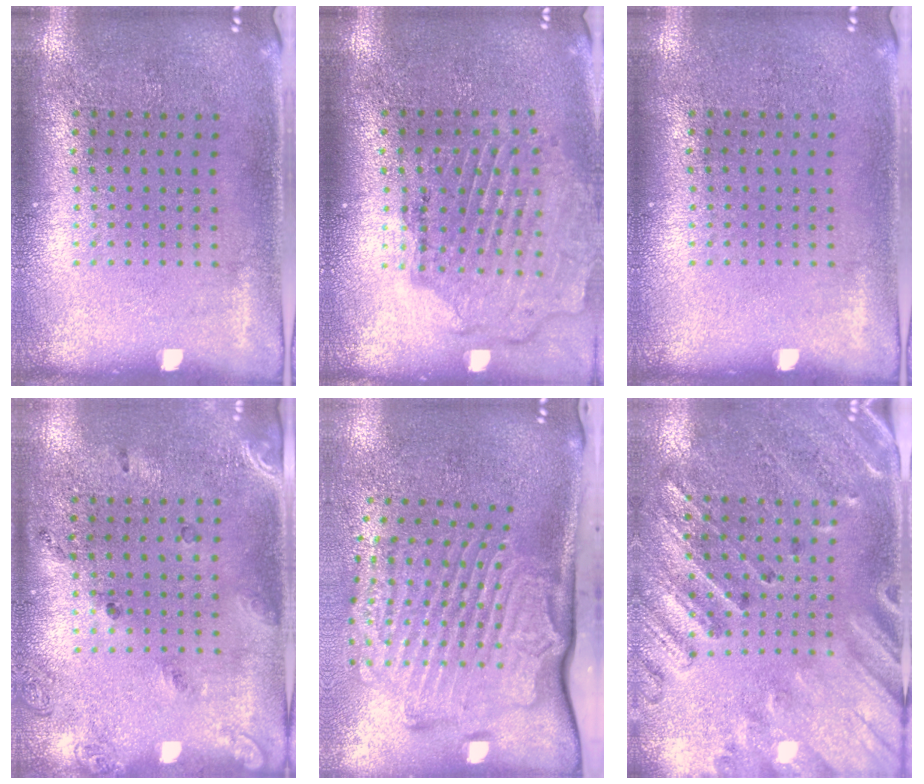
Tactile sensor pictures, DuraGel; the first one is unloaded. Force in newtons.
{"total": 1.6, "press": 1.5, "slide": 0.3}
{"total": 0.0}
{"total": 1.5, "press": 1.0, "slide": 1.1}
{"total": 3.5, "press": 2.4, "slide": 2.5}
{"total": 2.5, "press": 2.2, "slide": 1.3}